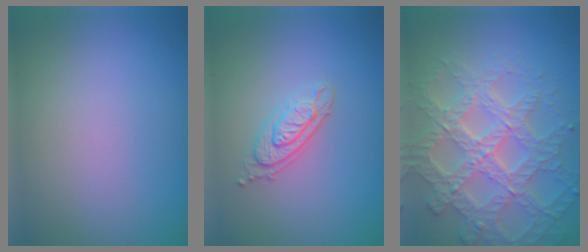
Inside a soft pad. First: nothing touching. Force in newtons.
{"total": 2.6, "press": 2.4, "slide": 1.0}
{"total": 6.2, "press": 5.6, "slide": 2.6}